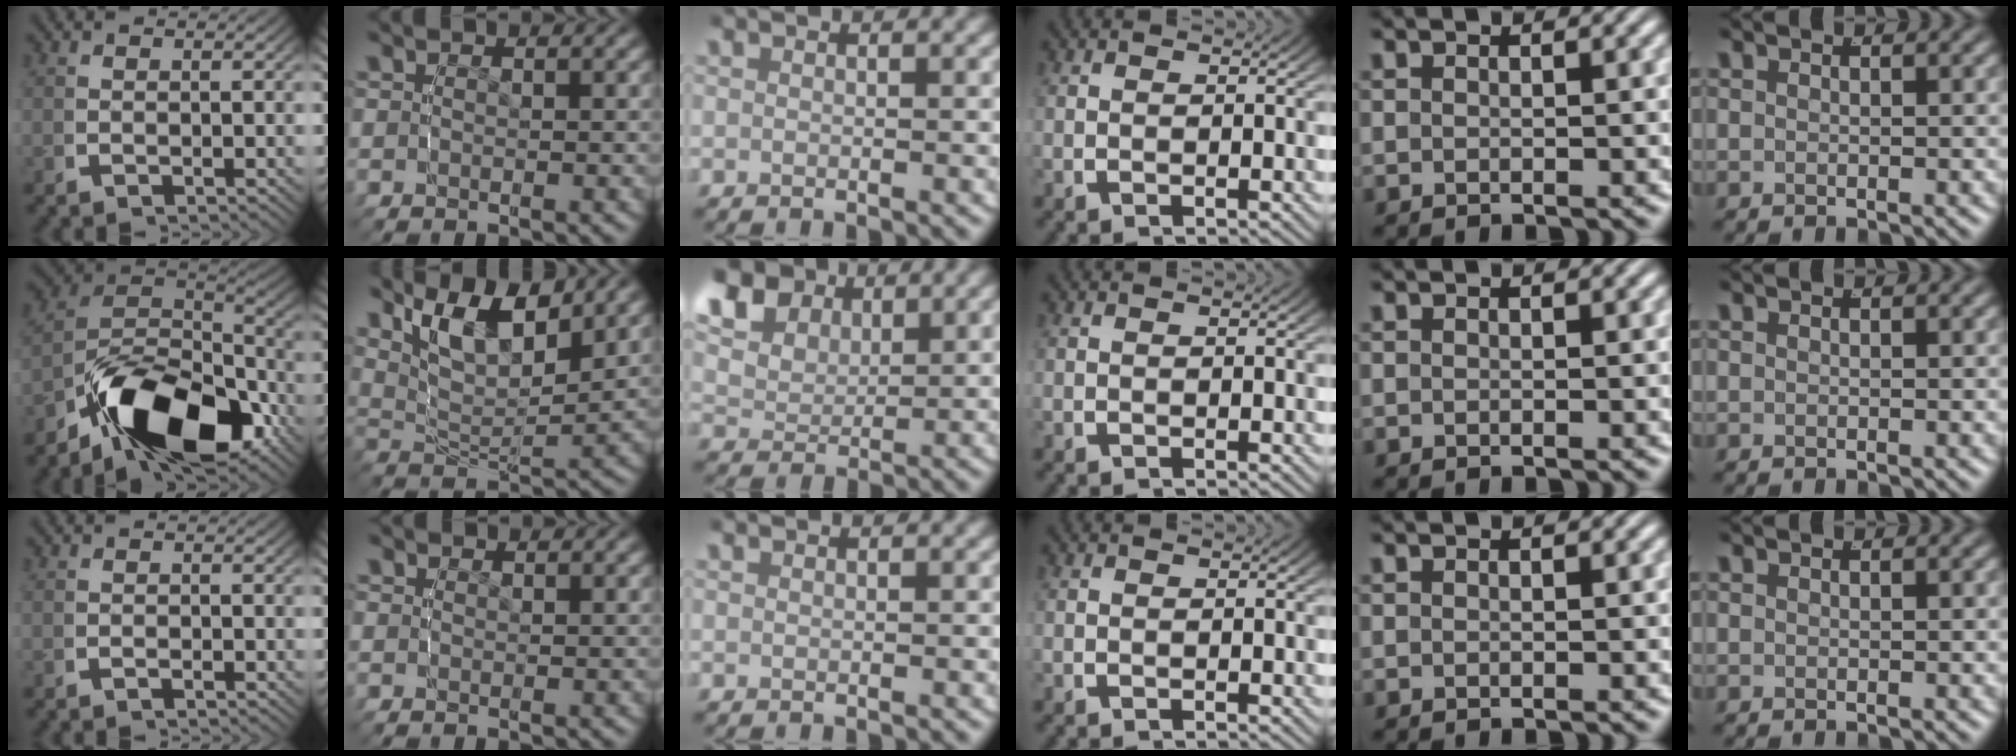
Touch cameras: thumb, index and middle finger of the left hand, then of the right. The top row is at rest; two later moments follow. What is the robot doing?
{"motion": "lift_and_place", "object": "glasses"}